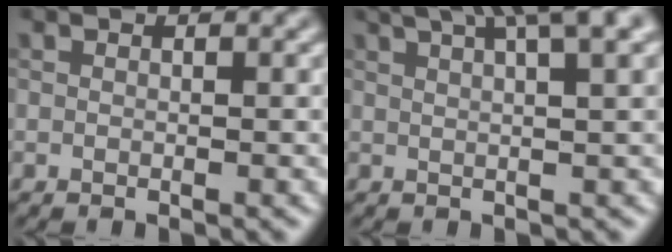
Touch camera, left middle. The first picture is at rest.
{"total": 7.6, "force": [4.6, 2.0, 5.8], "torque": [-0.052, 0.035, 0.038]}